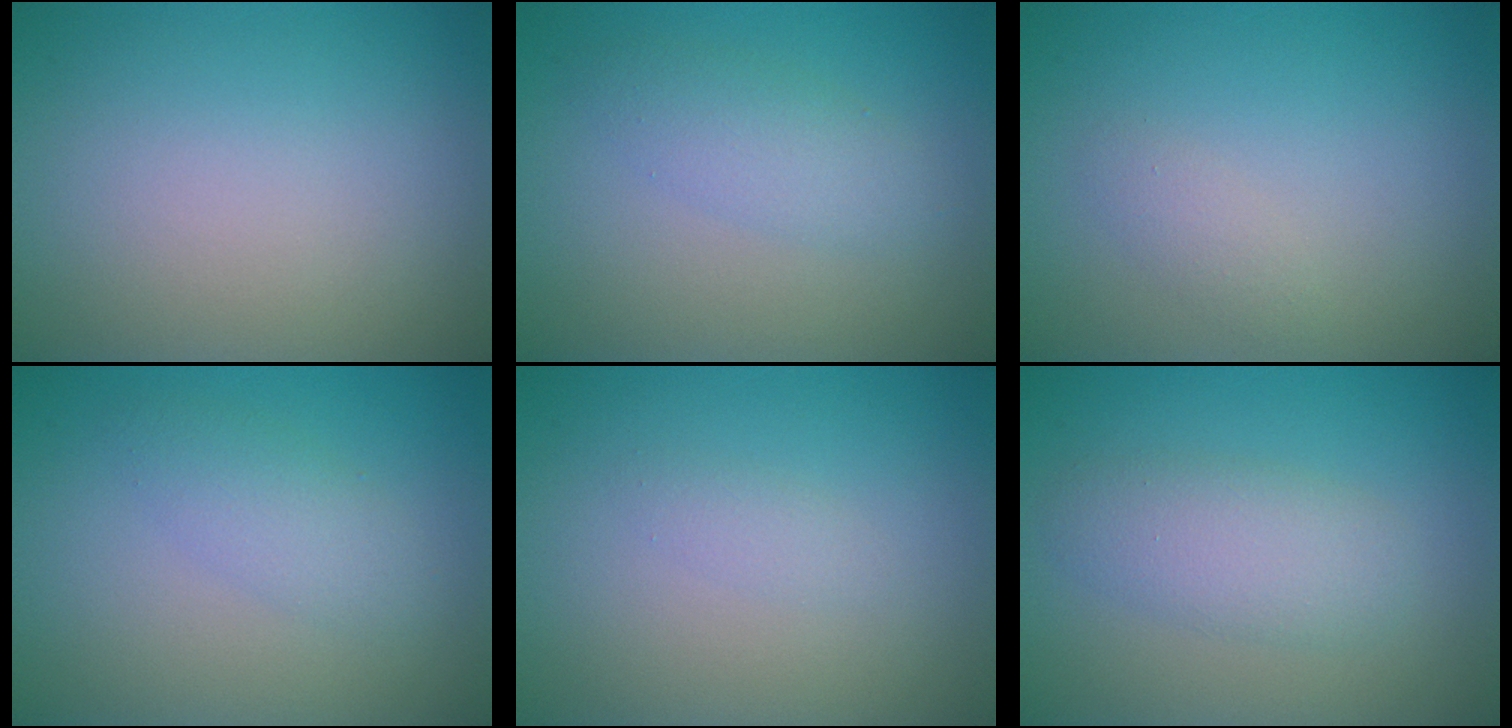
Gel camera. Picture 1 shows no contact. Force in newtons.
{"total": 2.5, "press": 2.5, "slide": 0.1}
{"total": 1.1, "press": 1.1, "slide": 0.1}
{"total": 2.2, "press": 2.2, "slide": 0.1}
{"total": 0.8, "press": 0.8, "slide": 0.0}
{"total": 3.3, "press": 3.3, "slide": 0.1}